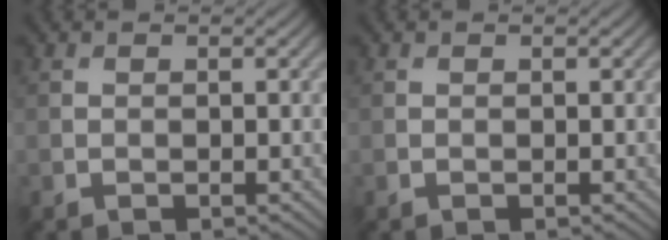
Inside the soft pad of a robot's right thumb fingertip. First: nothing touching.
{"total": 0.0}